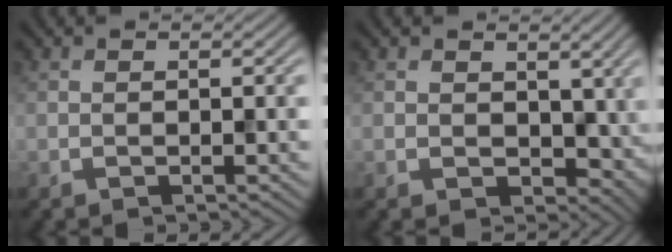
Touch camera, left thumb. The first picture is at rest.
{"total": 4.7, "force": [0.8, 3.4, 3.2], "torque": [-0.065, -0.010, 0.015]}